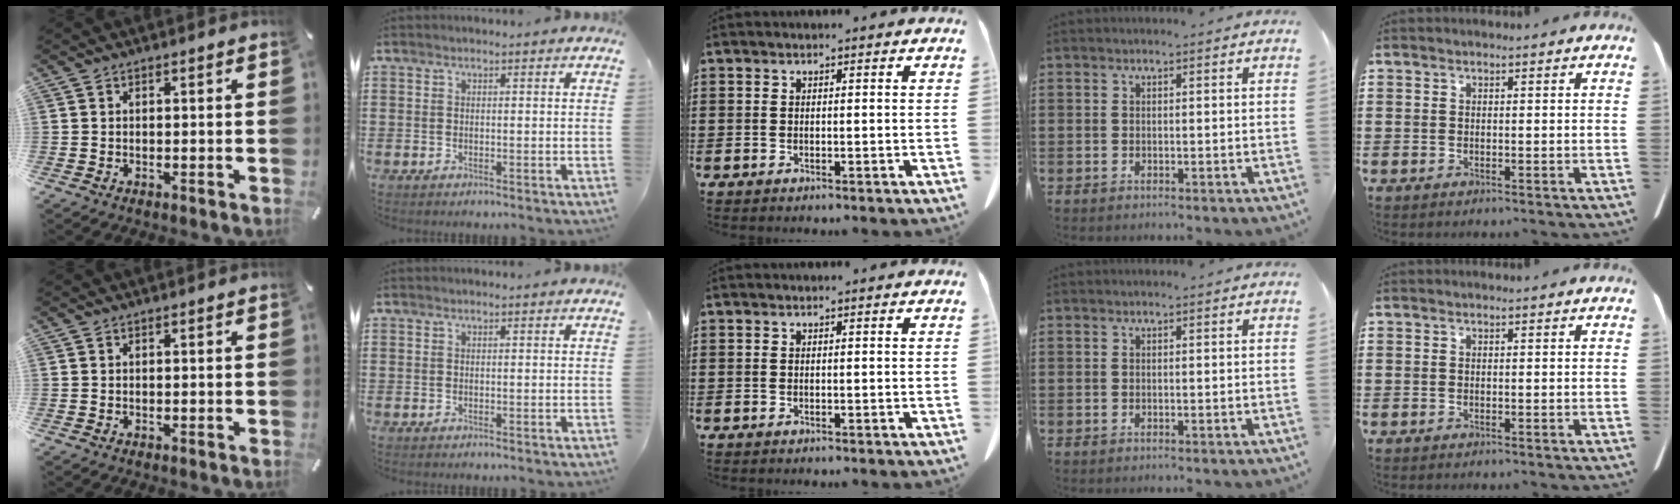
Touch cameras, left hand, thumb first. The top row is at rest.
{}